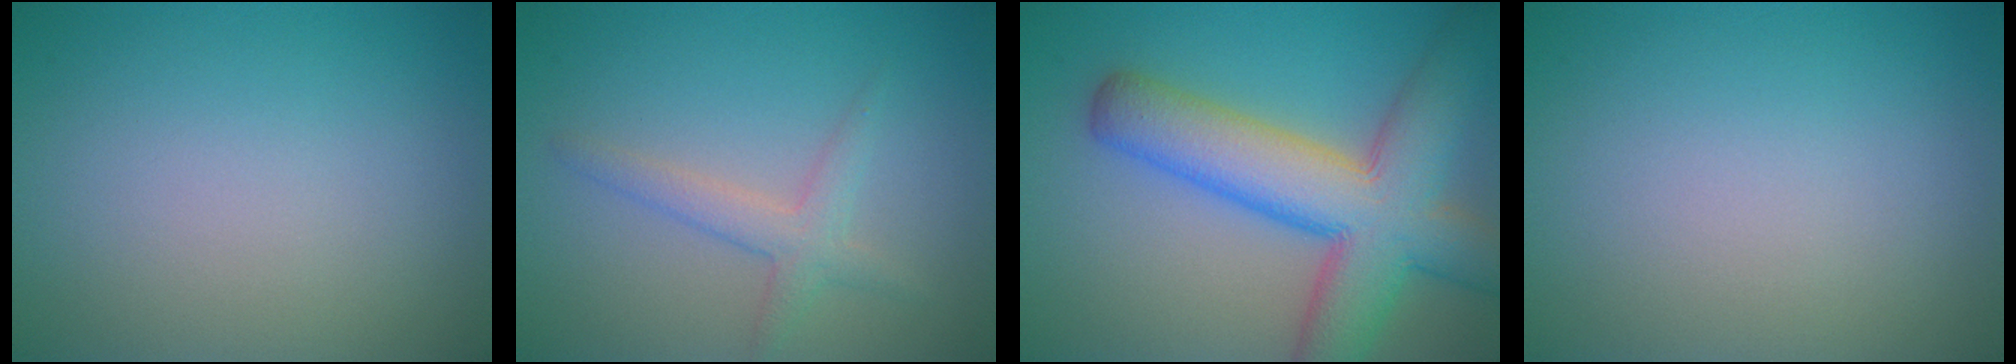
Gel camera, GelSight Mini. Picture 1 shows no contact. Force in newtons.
{"total": 2.3, "press": 2.3, "slide": 0.1}
{"total": 10.2, "press": 10.2, "slide": 0.5}
{"total": 0.0}